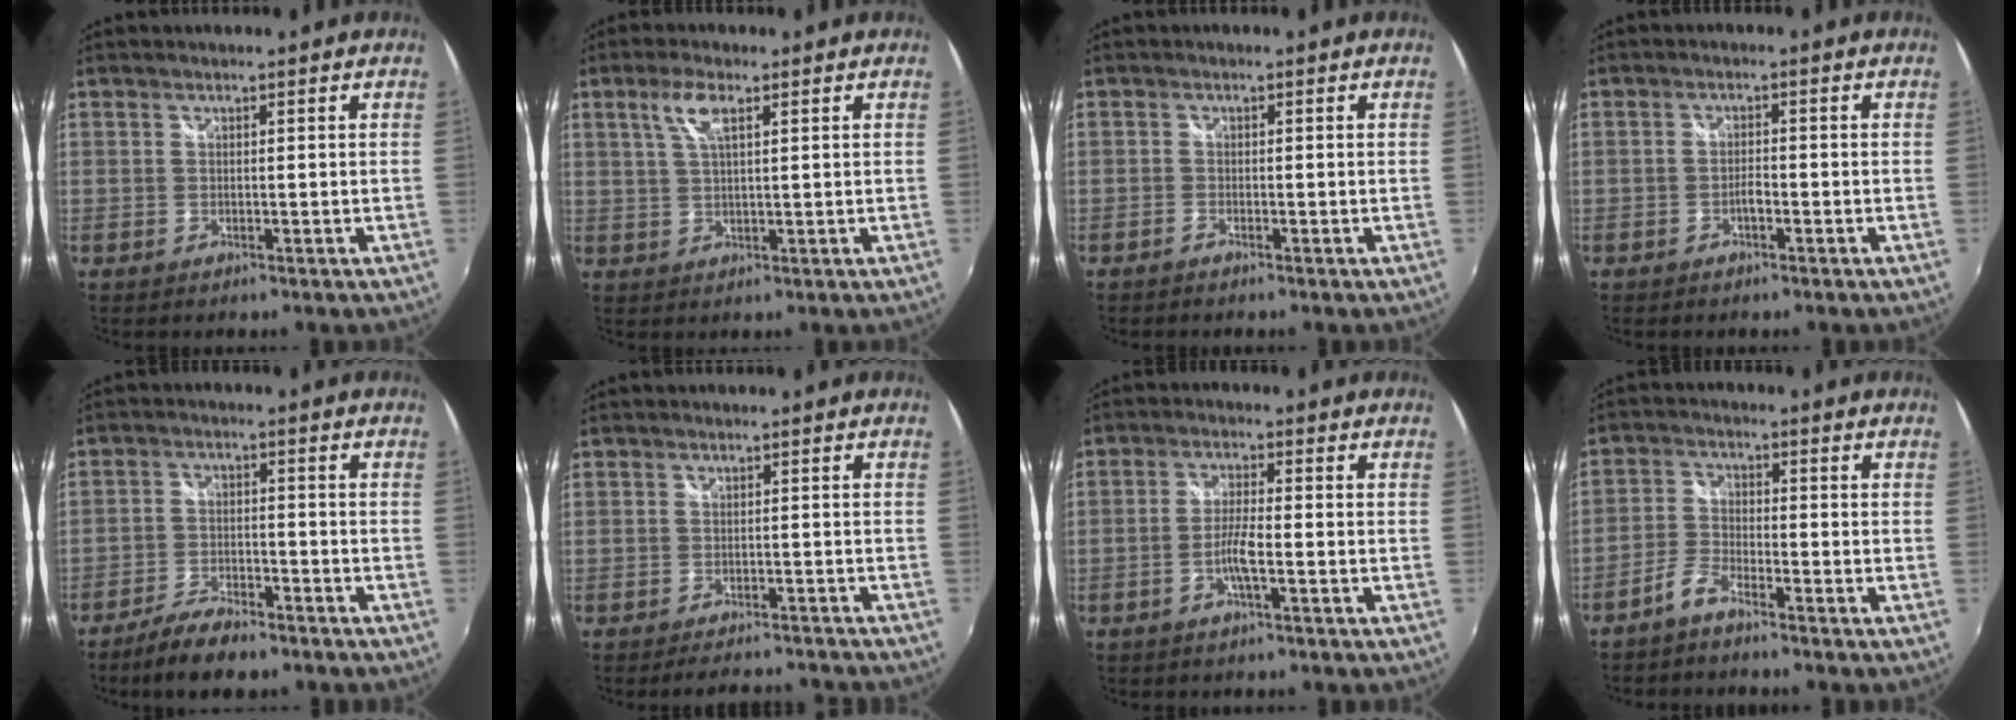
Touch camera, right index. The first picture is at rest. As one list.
[{"total": 4.7, "force": [2.1, 1.4, 3.9], "torque": [-0.076, 0.005, 0.042]}, {"total": 0.9, "force": [-0.8, 0.2, 0.3], "torque": [-0.008, 0.000, -0.018]}, {"total": 1.6, "force": [-1.0, 0.6, 1.1], "torque": [-0.022, 0.003, -0.019]}, {"total": 8.6, "force": [-6.9, 2.5, 4.5], "torque": [-0.114, -0.014, -0.124]}, {"total": 6.3, "force": [-5.8, 1.8, 1.8], "torque": [-0.037, 0.000, -0.079]}, {"total": 4.3, "force": [-1.7, 0.3, 4.0], "torque": [-0.082, 0.001, -0.034]}, {"total": 4.4, "force": [-3.6, 1.0, 2.2], "torque": [-0.057, 0.011, -0.078]}]